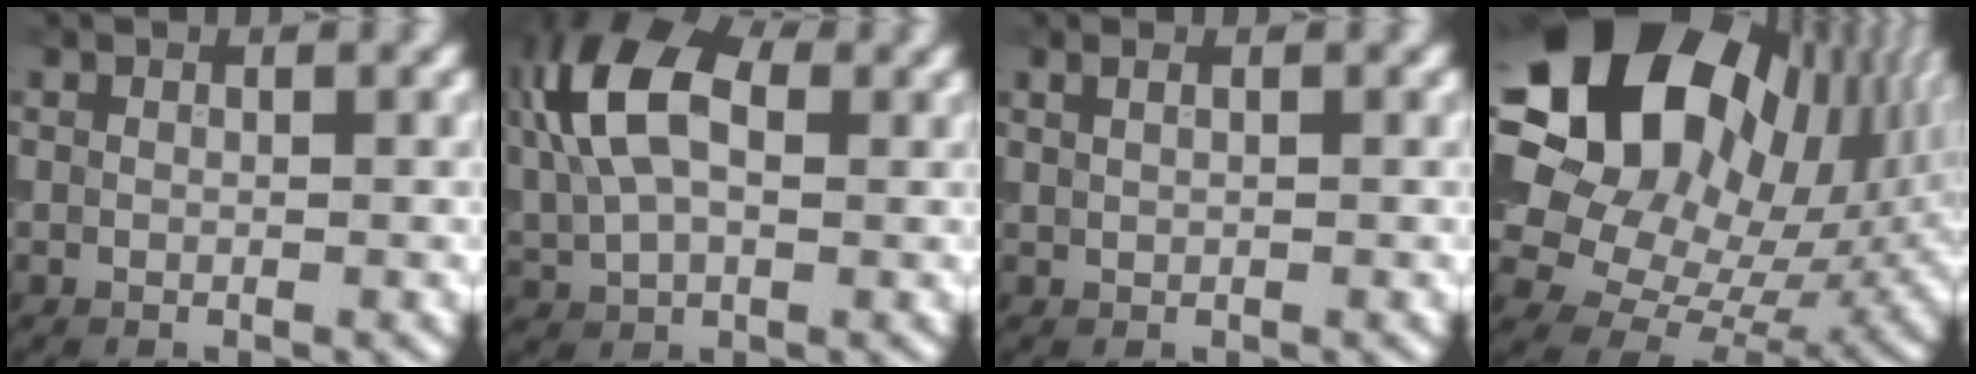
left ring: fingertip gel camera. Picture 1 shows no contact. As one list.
[{"total": 9.5, "force": [2.6, 5.5, 7.4], "torque": [-0.176, 0.019, 0.038]}, {"total": 1.7, "force": [0.9, 0.9, 1.1], "torque": [-0.012, 0.001, -0.003]}, {"total": 21.0, "force": [7.5, 15.0, 12.6], "torque": [-0.264, 0.027, 0.151]}]